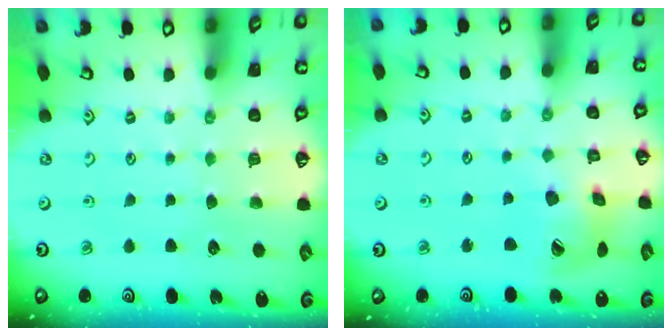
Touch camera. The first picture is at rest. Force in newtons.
{"total": 12.0, "press": 12.0, "slide": 1.4}